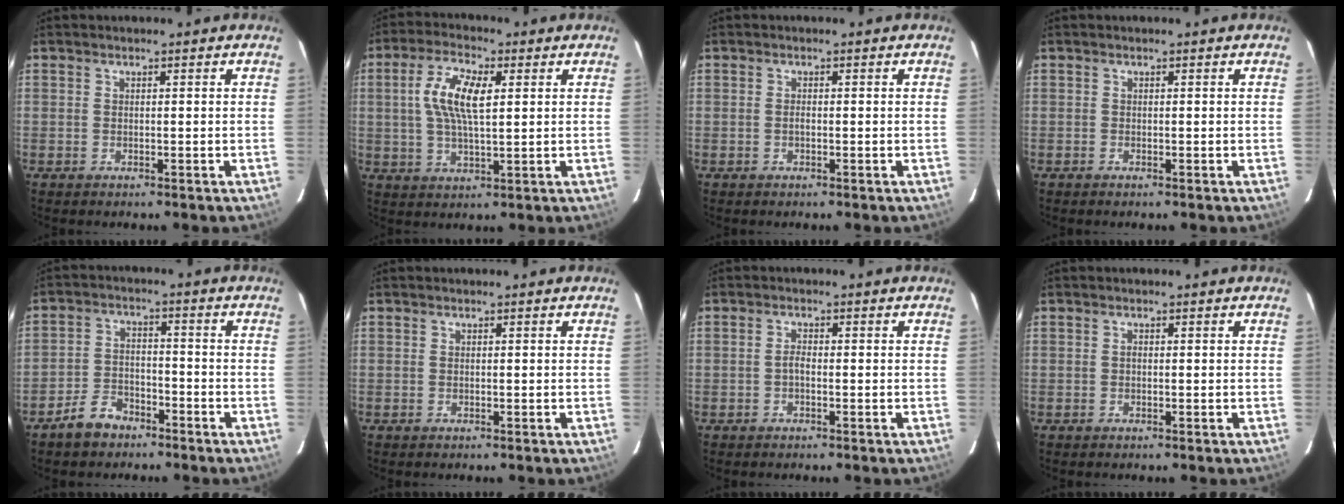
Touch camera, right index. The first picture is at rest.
{"total": 9.1, "force": [2.0, 3.0, 8.3], "torque": [-0.164, 0.012, 0.037]}
{"total": 0.6, "force": [-0.2, 0.3, 0.5], "torque": [-0.009, 0.001, -0.005]}
{"total": 0.0}
{"total": 6.4, "force": [-4.8, 3.4, 2.4], "torque": [-0.067, 0.015, -0.080]}
{"total": 0.0}
{"total": 1.2, "force": [-0.4, 0.4, 1.0], "torque": [-0.020, 0.005, -0.010]}
{"total": 0.0}